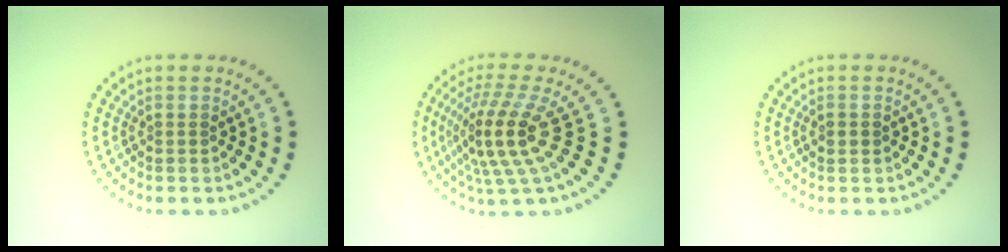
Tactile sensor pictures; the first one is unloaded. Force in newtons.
{"total": 5.2, "press": 3.6, "slide": 3.7}
{"total": 1.1, "press": 1.1, "slide": 0.1}